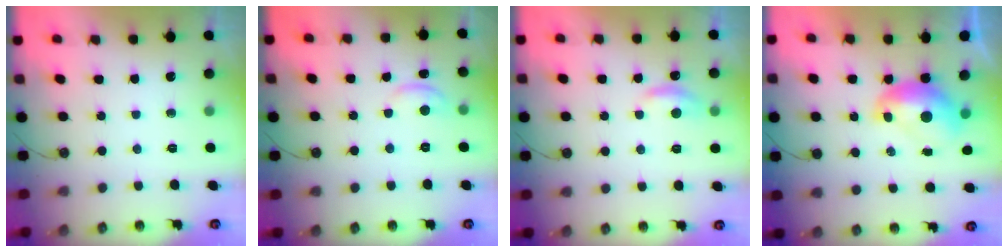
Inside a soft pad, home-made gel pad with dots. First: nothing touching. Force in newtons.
{"total": 1.1, "press": 0.9, "slide": 0.5}
{"total": 1.6, "press": 1.5, "slide": 0.5}
{"total": 2.0, "press": 2.0, "slide": 0.3}